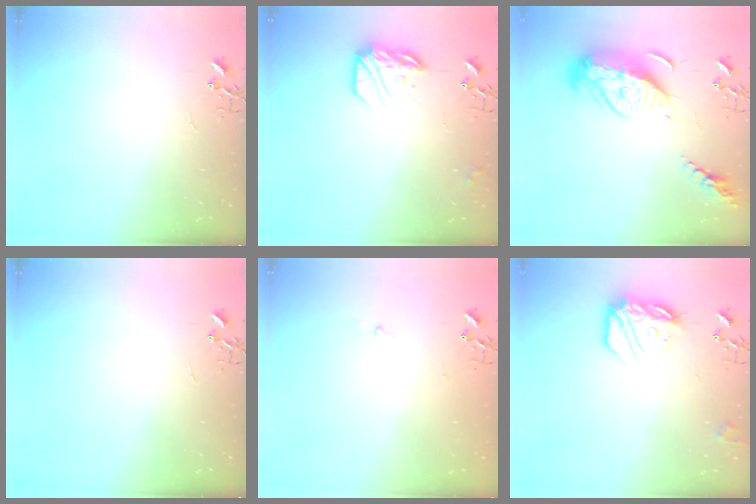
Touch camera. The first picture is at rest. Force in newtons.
{"total": 15.4, "press": 15.3, "slide": 0.8}
{"total": 18.4, "press": 18.3, "slide": 1.7}
{"total": 0.0}
{"total": 2.7, "press": 2.7, "slide": 0.3}
{"total": 17.4, "press": 17.3, "slide": 1.2}